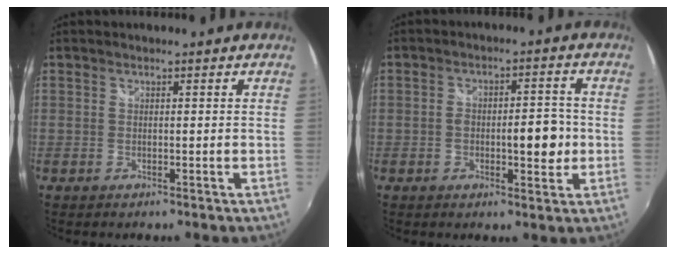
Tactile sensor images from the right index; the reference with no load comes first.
{"total": 6.6, "force": [-1.3, 3.0, 5.7], "torque": [-0.084, 0.004, -0.018]}